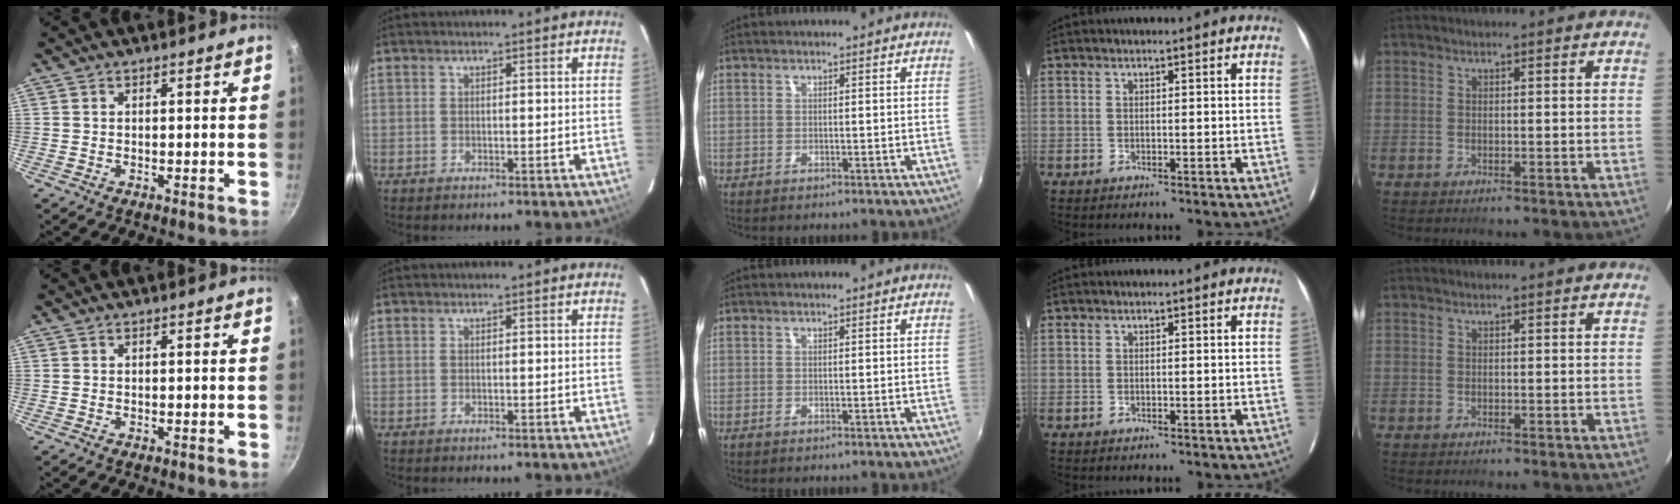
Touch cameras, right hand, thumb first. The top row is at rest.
{}